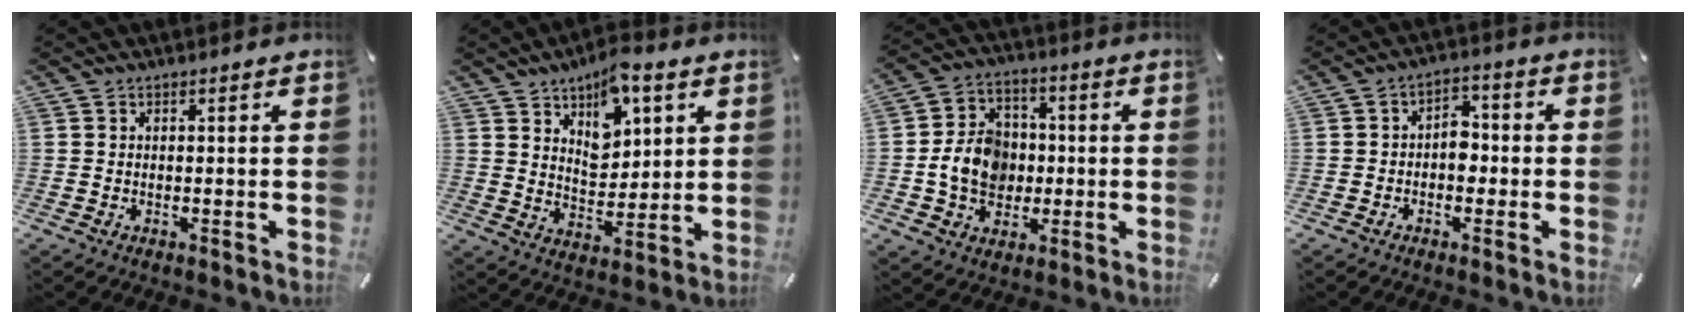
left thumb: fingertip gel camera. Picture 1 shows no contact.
{"total": 10.8, "force": [6.6, 6.8, 5.2], "torque": [-0.064, -0.040, 0.114]}
{"total": 10.8, "force": [-1.4, 9.2, 5.5], "torque": [-0.117, 0.020, -0.023]}
{"total": 4.9, "force": [-1.2, 3.7, 3.1], "torque": [-0.041, 0.011, -0.028]}